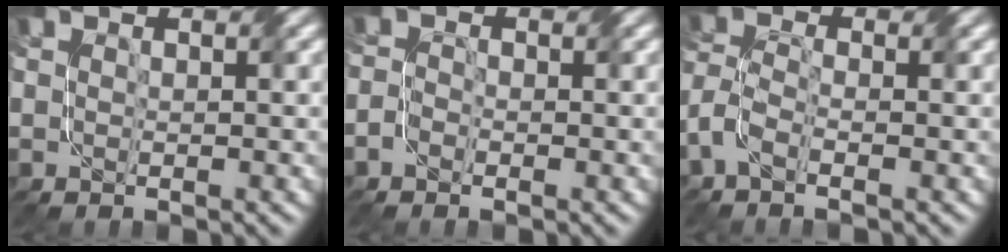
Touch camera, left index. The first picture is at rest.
{"total": 1.2, "force": [-1.1, 0.2, 0.2], "torque": [-0.006, 0.001, -0.024]}
{"total": 2.7, "force": [-1.8, 0.8, 1.9], "torque": [-0.052, 0.010, -0.045]}